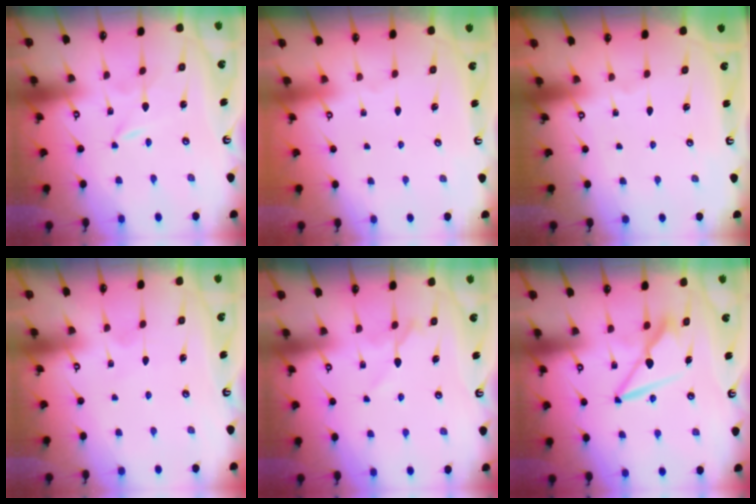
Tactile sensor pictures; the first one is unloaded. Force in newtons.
{"total": 0.0}
{"total": 0.0}
{"total": 2.6, "press": 2.6, "slide": 0.3}
{"total": 4.8, "press": 4.7, "slide": 0.7}
{"total": 8.2, "press": 8.2, "slide": 0.7}